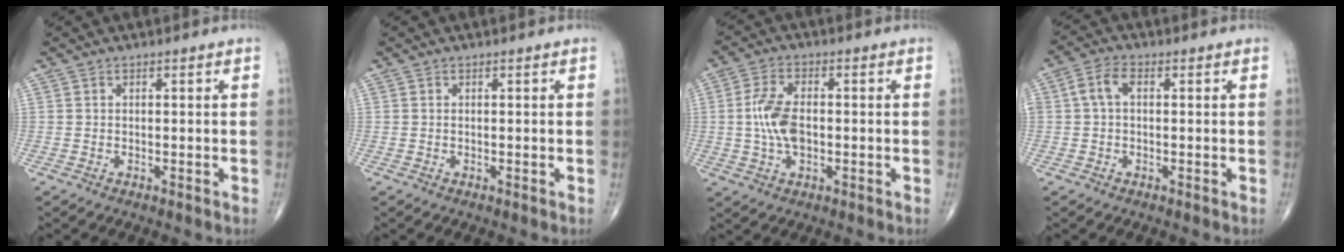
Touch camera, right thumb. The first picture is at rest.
{"total": 0.0}
{"total": 7.8, "force": [-0.4, 4.3, 6.5], "torque": [-0.132, 0.006, -0.009]}
{"total": 4.2, "force": [0.5, 2.5, 3.3], "torque": [-0.070, 0.017, 0.006]}